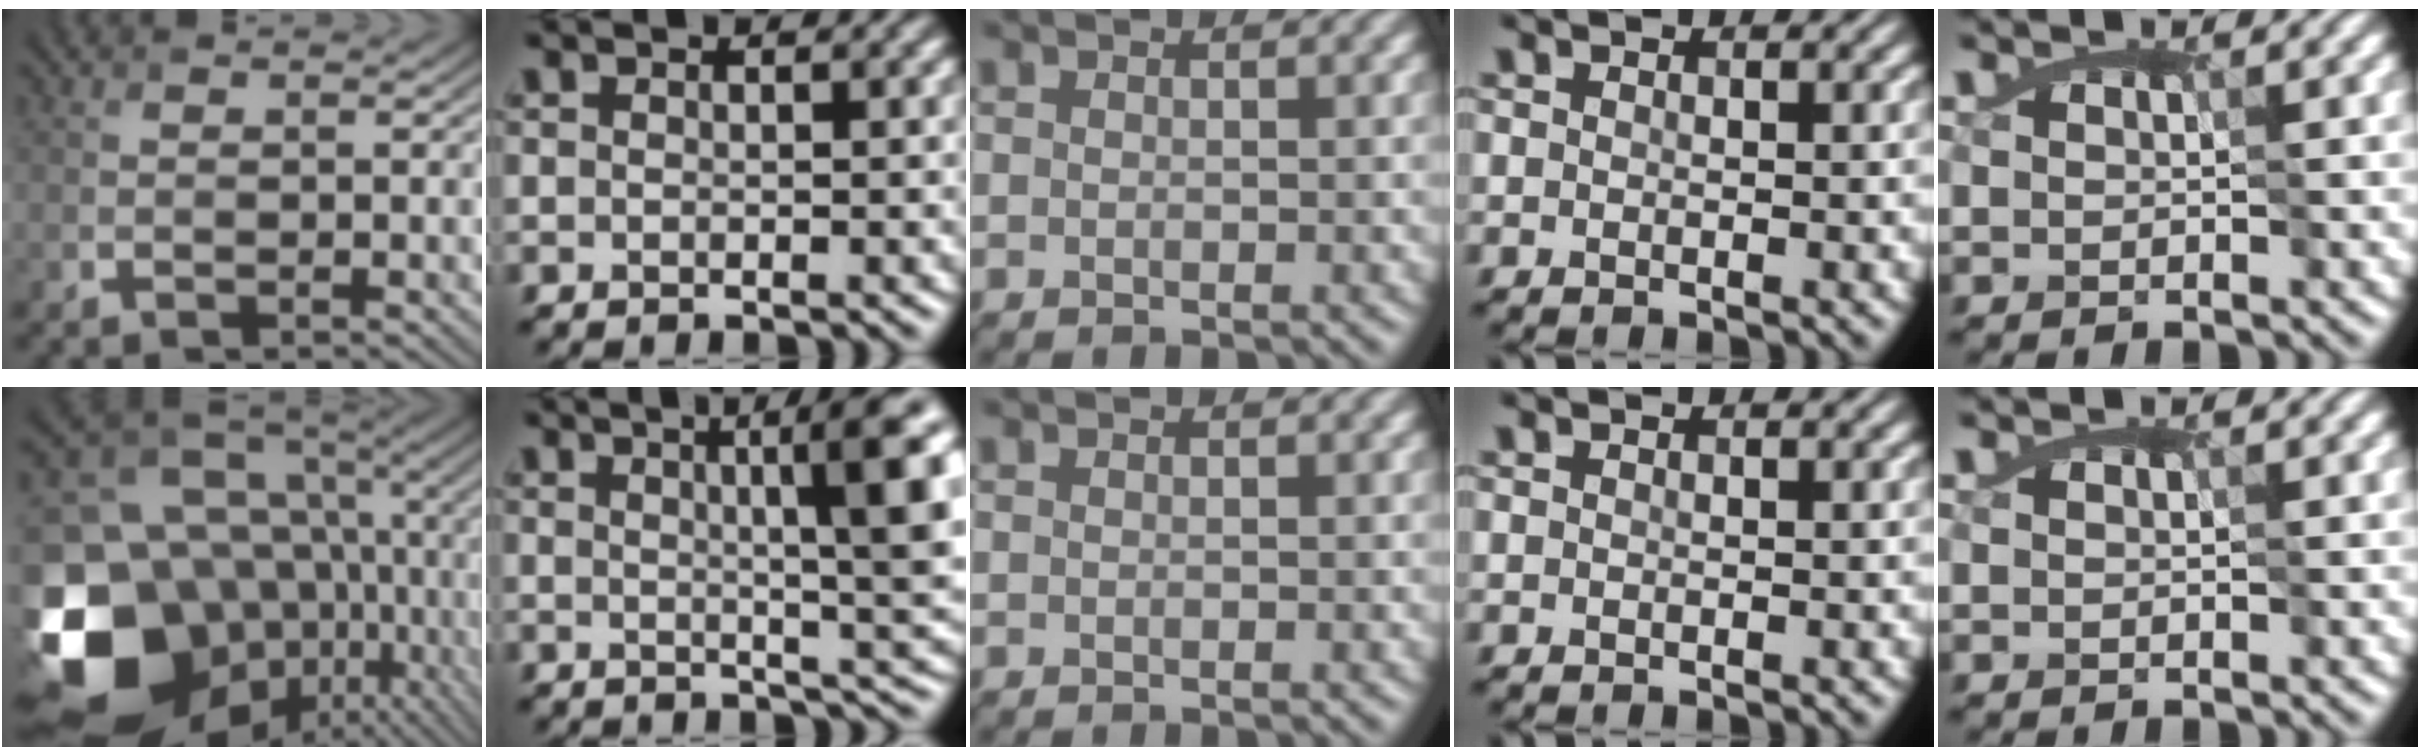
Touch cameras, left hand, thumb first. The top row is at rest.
{"thumb": {"total": 22.2, "force": [-6.5, 17.2, 12.4], "torque": [-0.293, -0.038, -0.071]}, "index": {"total": 9.6, "force": [2.3, 1.6, 9.1], "torque": [-0.101, 0.013, 0.036]}}